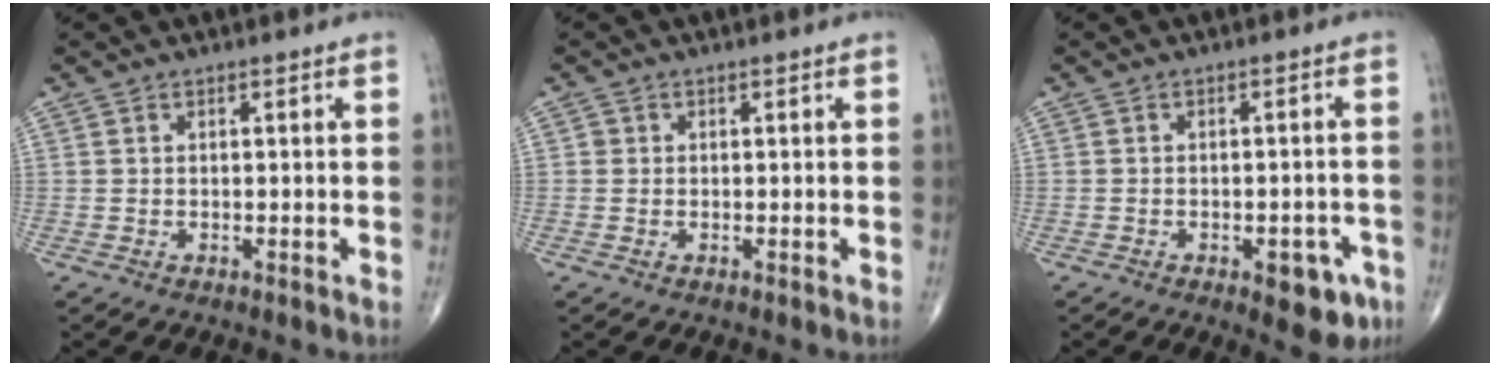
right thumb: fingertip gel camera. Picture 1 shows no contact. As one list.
[{"total": 0.8, "force": [0.0, 0.8, 0.1], "torque": [0.003, 0.003, 0.000]}, {"total": 6.7, "force": [-3.2, 3.2, 4.9], "torque": [-0.037, 0.017, -0.033]}]